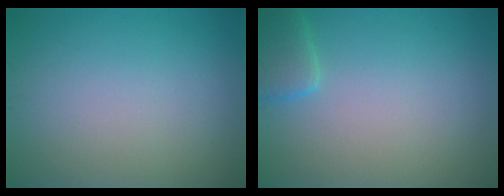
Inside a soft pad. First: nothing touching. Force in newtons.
{"total": 2.4, "press": 2.4, "slide": 0.2}